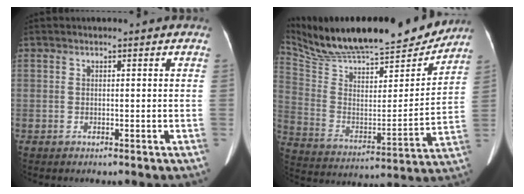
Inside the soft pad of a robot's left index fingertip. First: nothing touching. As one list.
[{"total": 26.7, "force": [23.9, 5.3, 10.7], "torque": [-0.199, -0.021, 0.365]}]